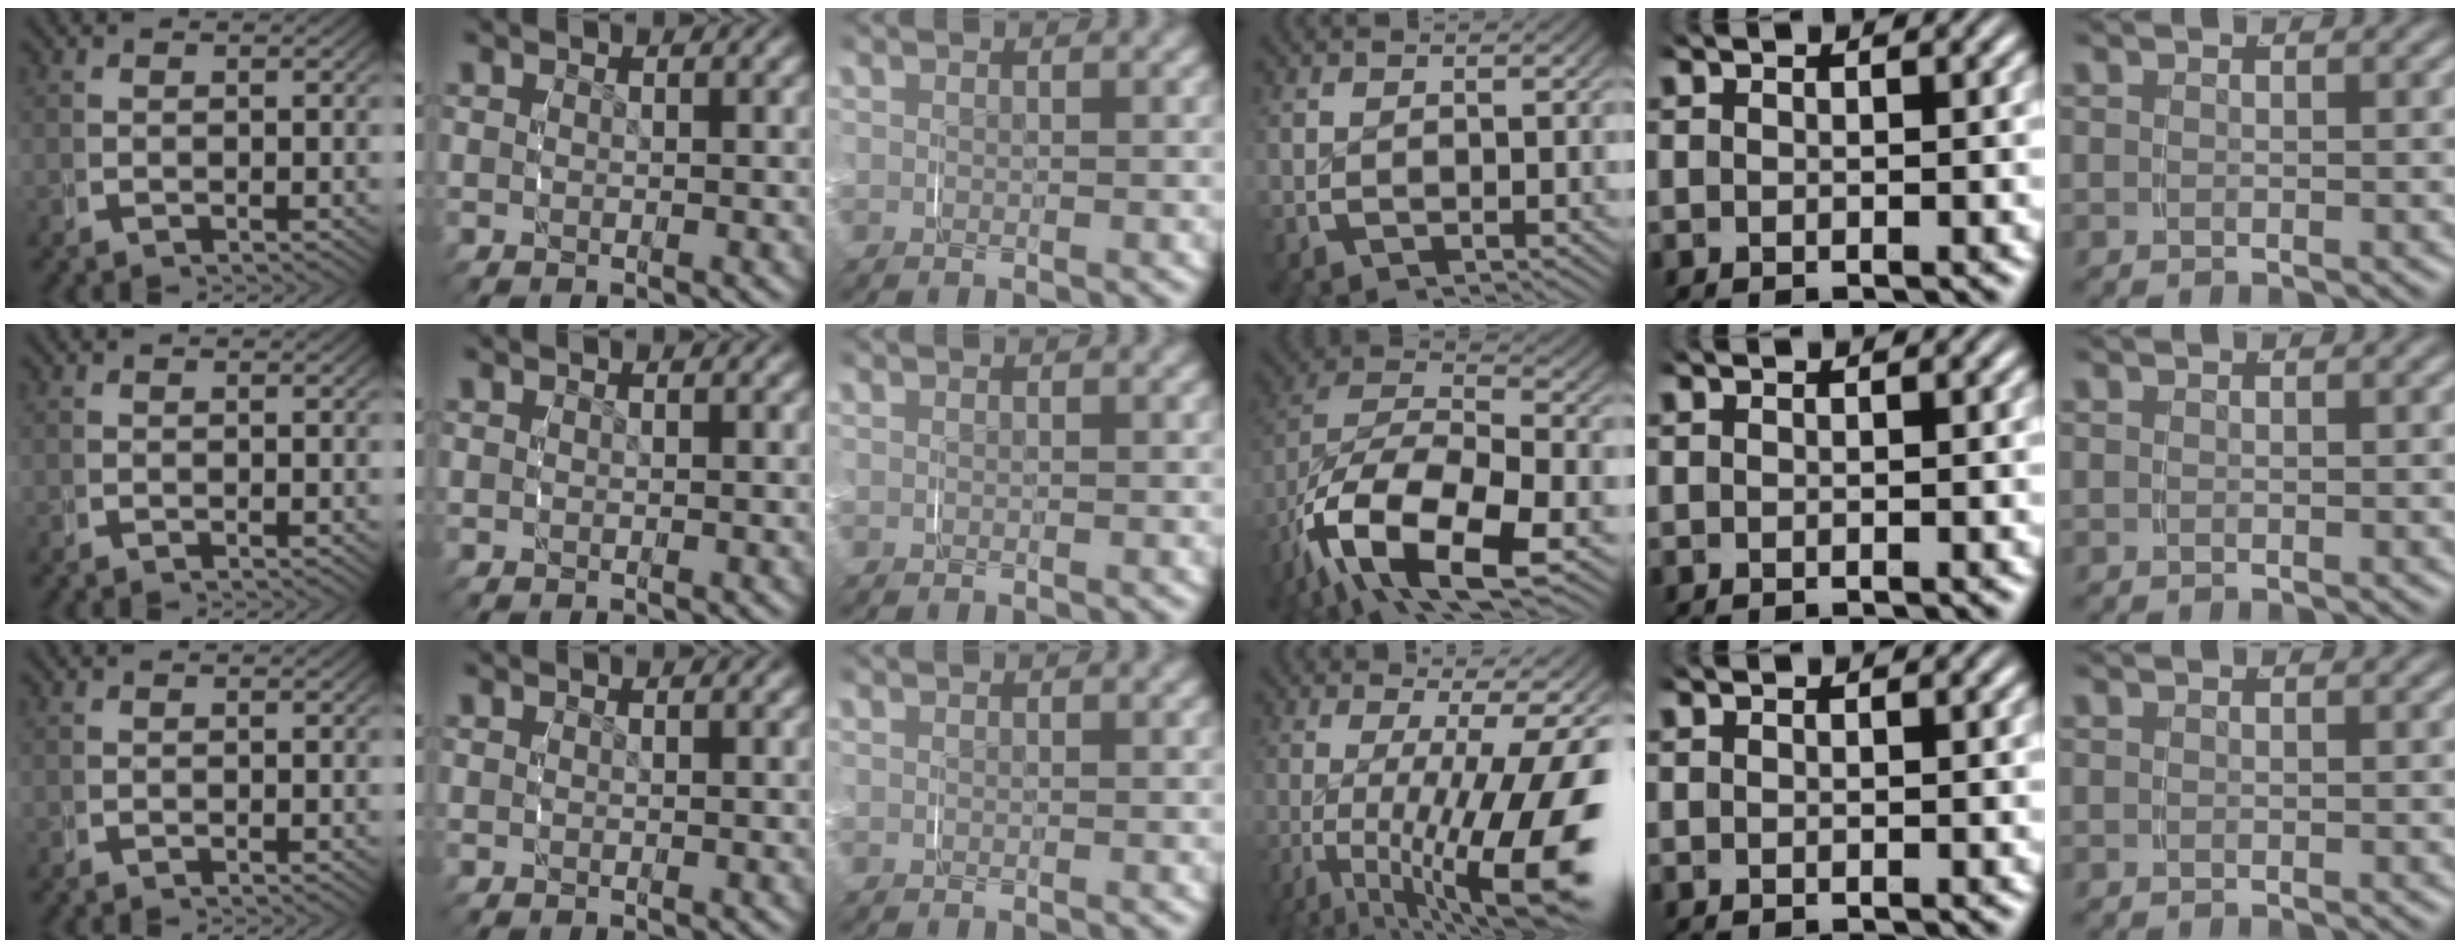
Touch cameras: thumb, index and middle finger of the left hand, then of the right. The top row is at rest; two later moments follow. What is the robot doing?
{"motion": "grasp_and_lifting", "object": "keyboard"}